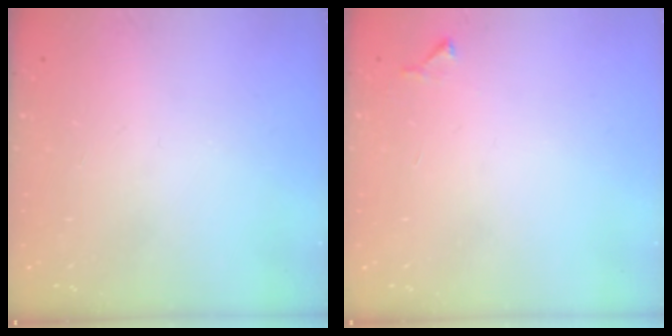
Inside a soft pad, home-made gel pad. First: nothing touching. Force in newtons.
{"total": 4.4, "press": 4.4, "slide": 0.7}